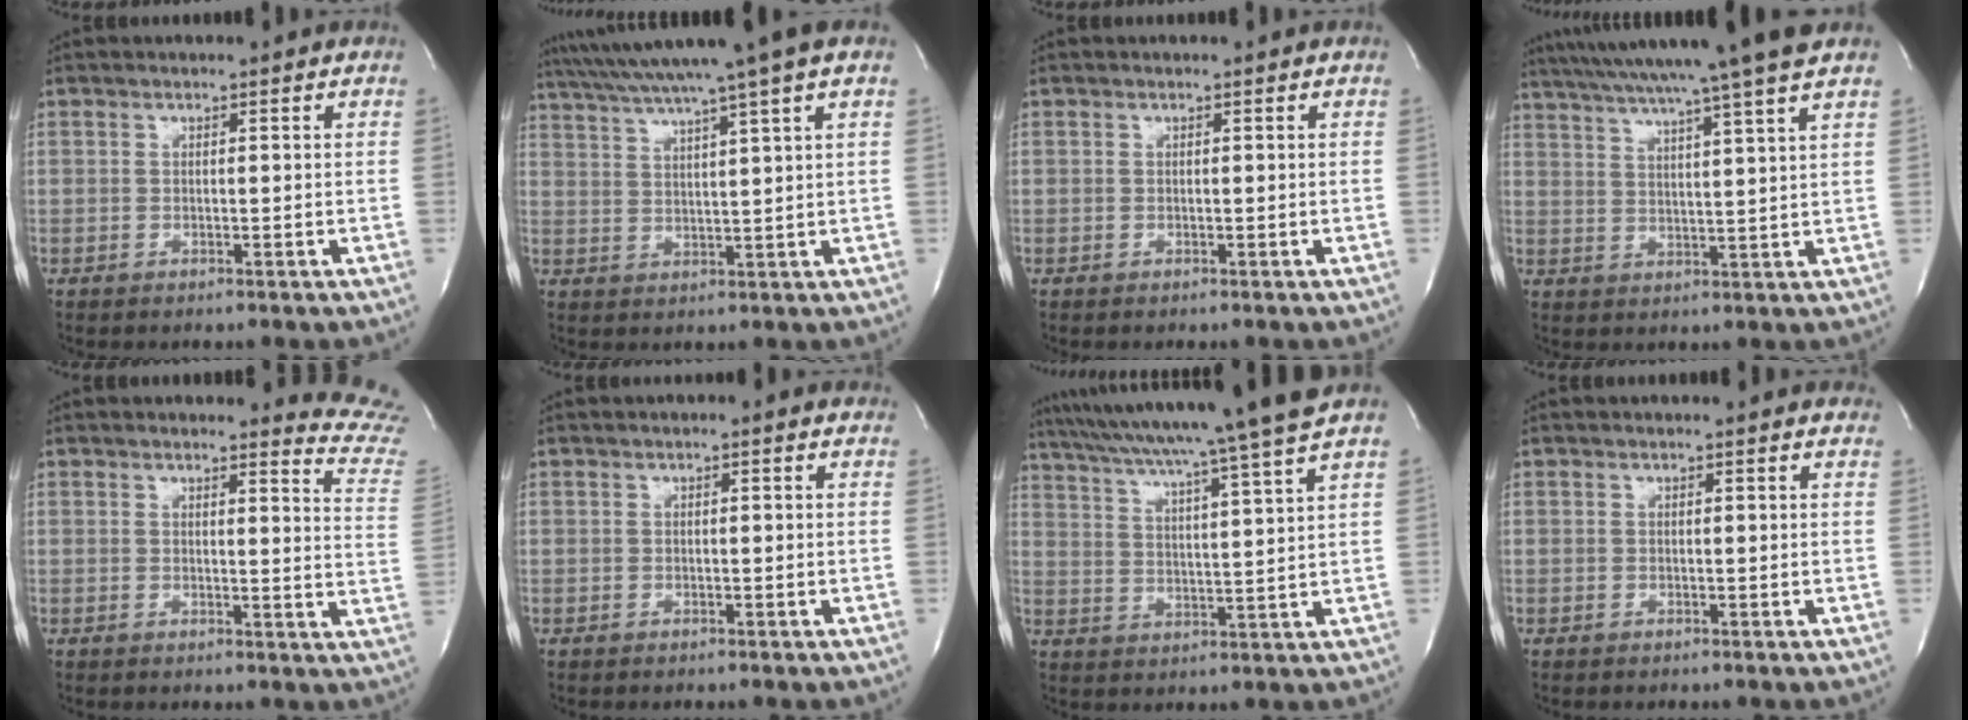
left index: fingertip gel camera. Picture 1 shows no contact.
{"total": 12.7, "force": [9.8, -2.3, 7.8], "torque": [-0.135, 0.009, 0.141]}
{"total": 0.0}
{"total": 17.3, "force": [14.5, -2.0, 9.1], "torque": [-0.162, -0.007, 0.206]}
{"total": 9.9, "force": [9.8, -0.5, 0.6], "torque": [0.012, -0.113, 0.069]}
{"total": 0.8, "force": [0.3, 0.3, 0.7], "torque": [-0.015, 0.001, -0.002]}
{"total": 18.5, "force": [15.9, -2.6, 9.0], "torque": [-0.159, -0.027, 0.227]}
{"total": 3.2, "force": [2.9, 0.8, 1.2], "torque": [-0.017, 0.010, 0.019]}